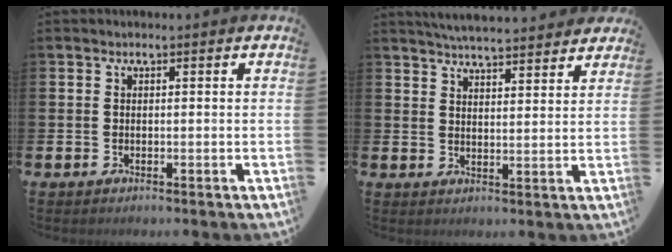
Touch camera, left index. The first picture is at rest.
{"total": 5.2, "force": [5.1, 0.2, 0.6], "torque": [-0.022, -0.029, 0.092]}